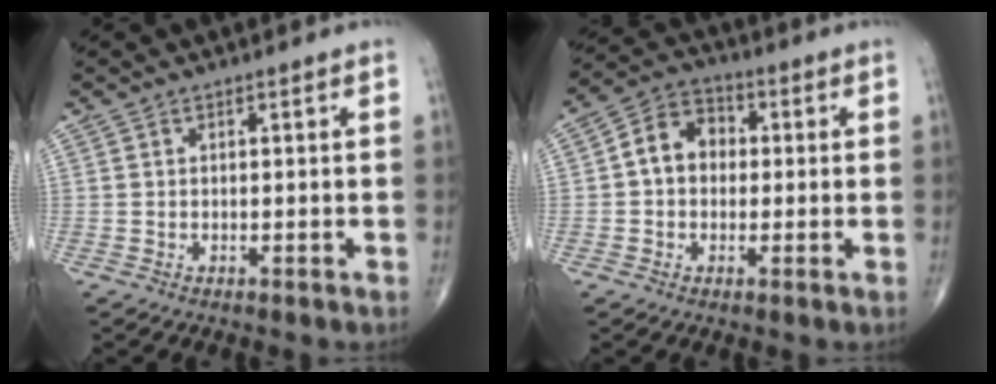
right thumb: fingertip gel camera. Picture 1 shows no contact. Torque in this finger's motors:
{"motor_torque": [0.02, 0.20, 0.22, 0.11, 0.06]}